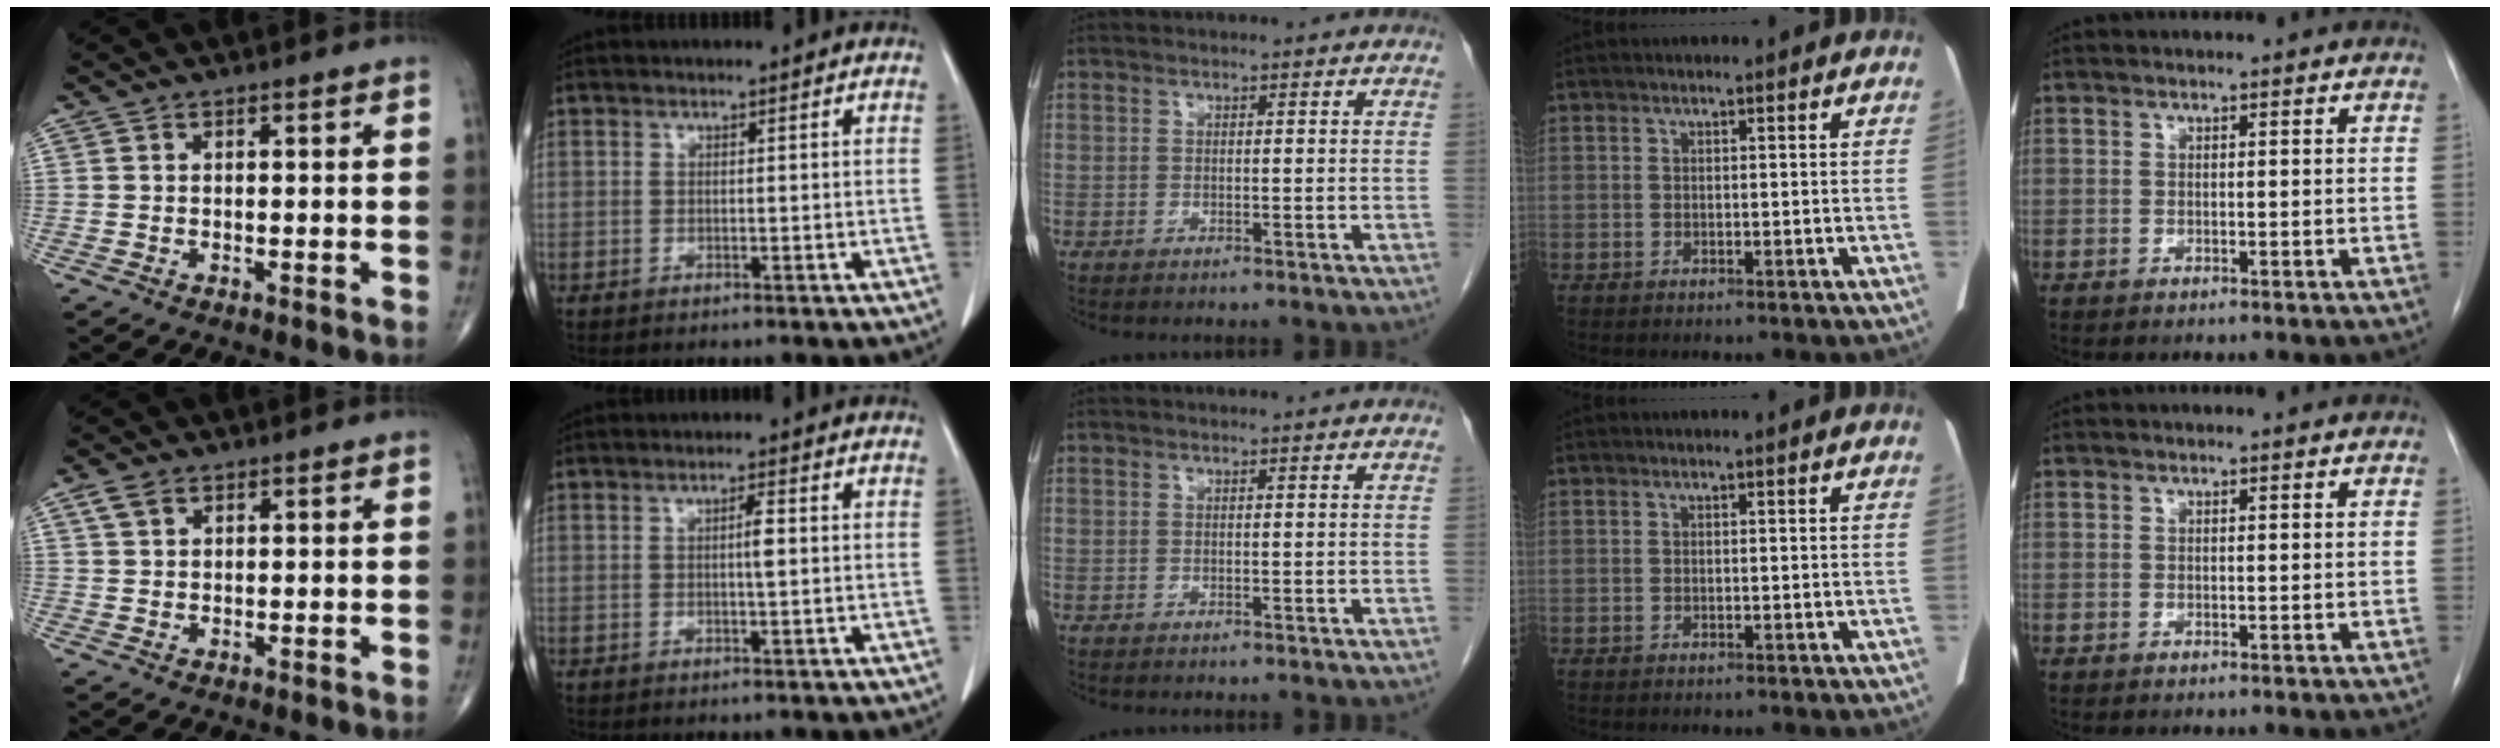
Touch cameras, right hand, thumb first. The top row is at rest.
{"thumb": {"total": 2.5, "force": [1.4, 1.6, 1.4], "torque": [-0.029, 0.006, 0.030]}, "index": {"total": 2.1, "force": [0.1, 0.2, 2.1], "torque": [-0.033, 0.002, 0.001]}}